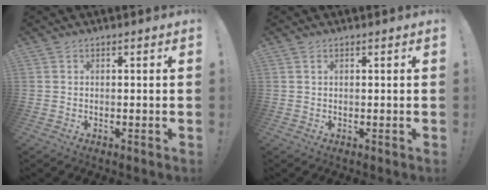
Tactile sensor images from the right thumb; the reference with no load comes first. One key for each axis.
{"total": 0.5, "fx": 0.2, "fy": 0.3, "fz": 0.4, "tx": -0.008, "ty": 0.003, "tz": 0.003}